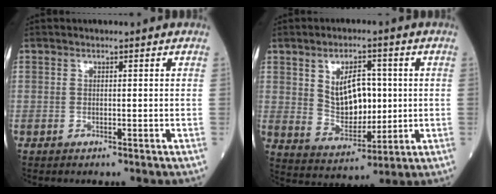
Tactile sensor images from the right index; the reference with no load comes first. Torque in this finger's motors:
{"motor_torque": [0.62, 0.41, 0.25, 0.06]}